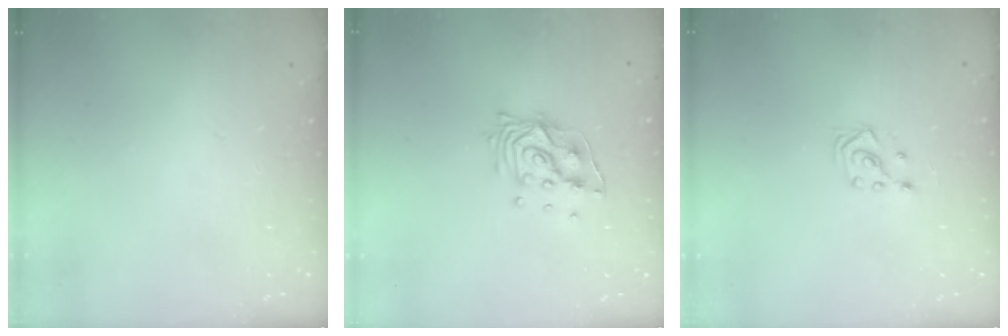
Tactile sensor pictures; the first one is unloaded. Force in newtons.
{"total": 11.1, "press": 11.1, "slide": 1.4}
{"total": 2.9, "press": 2.7, "slide": 1.0}